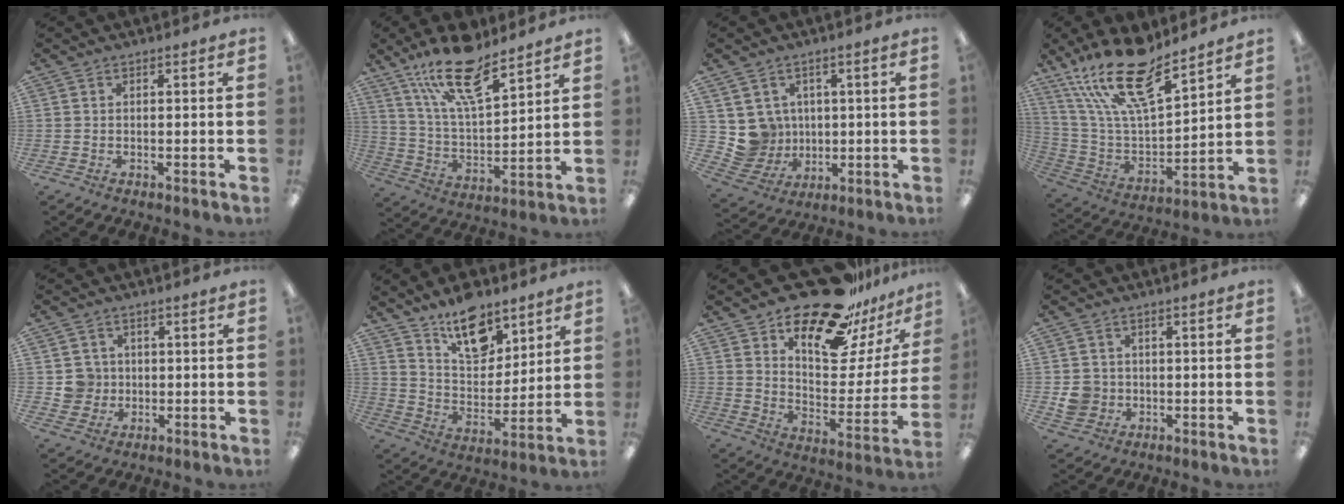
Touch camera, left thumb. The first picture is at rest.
{"total": 18.7, "force": [13.2, 6.4, 11.6], "torque": [-0.213, -0.062, 0.228]}
{"total": 7.7, "force": [2.0, 7.4, 0.5], "torque": [-0.034, -0.009, 0.051]}
{"total": 21.1, "force": [15.2, 6.9, 13.0], "torque": [-0.262, -0.094, 0.264]}
{"total": 5.0, "force": [0.3, 4.9, 0.5], "torque": [-0.008, 0.007, 0.005]}
{"total": 15.0, "force": [10.9, 7.7, 6.9], "torque": [-0.104, -0.065, 0.195]}
{"total": 23.4, "force": [18.5, 9.1, 11.2], "torque": [-0.169, -0.118, 0.314]}
{"total": 4.8, "force": [-0.2, 4.6, 1.2], "torque": [-0.013, 0.007, -0.001]}